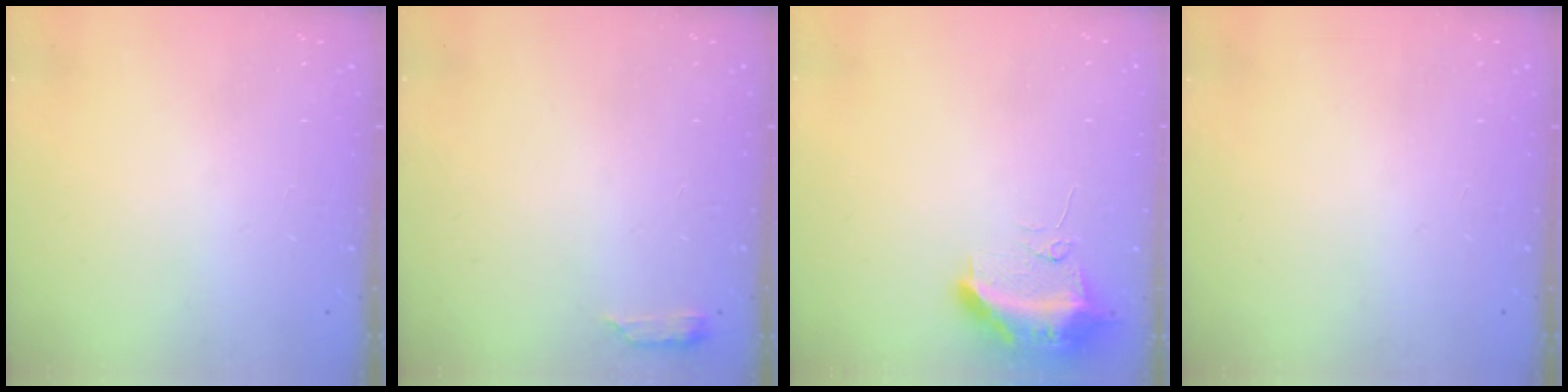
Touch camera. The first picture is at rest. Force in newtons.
{"total": 3.4, "press": 3.3, "slide": 0.5}
{"total": 12.3, "press": 10.5, "slide": 6.3}
{"total": 0.0}